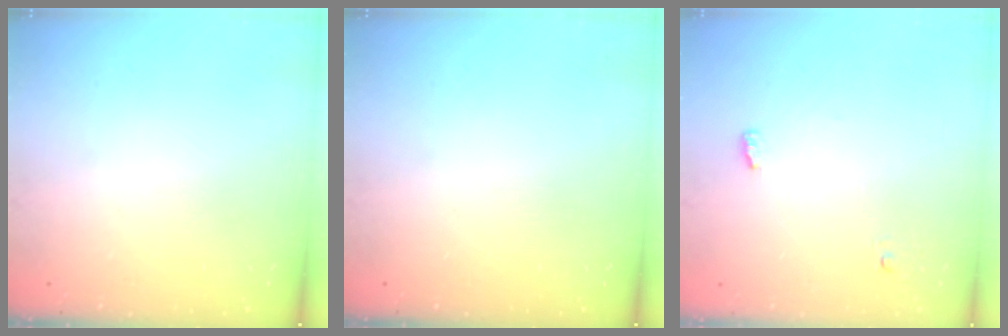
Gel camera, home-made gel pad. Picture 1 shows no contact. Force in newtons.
{"total": 0.0}
{"total": 3.5, "press": 3.4, "slide": 1.0}